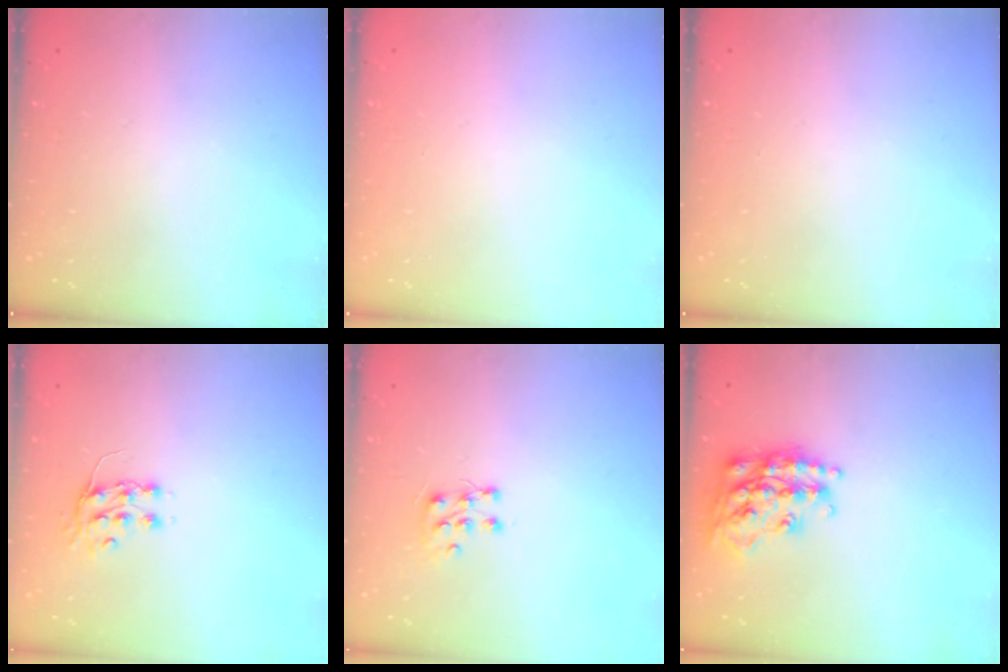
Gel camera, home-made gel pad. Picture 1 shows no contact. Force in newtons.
{"total": 0.0}
{"total": 0.0}
{"total": 7.6, "press": 7.5, "slide": 0.9}
{"total": 6.8, "press": 6.7, "slide": 0.6}
{"total": 20.4, "press": 20.4, "slide": 1.4}